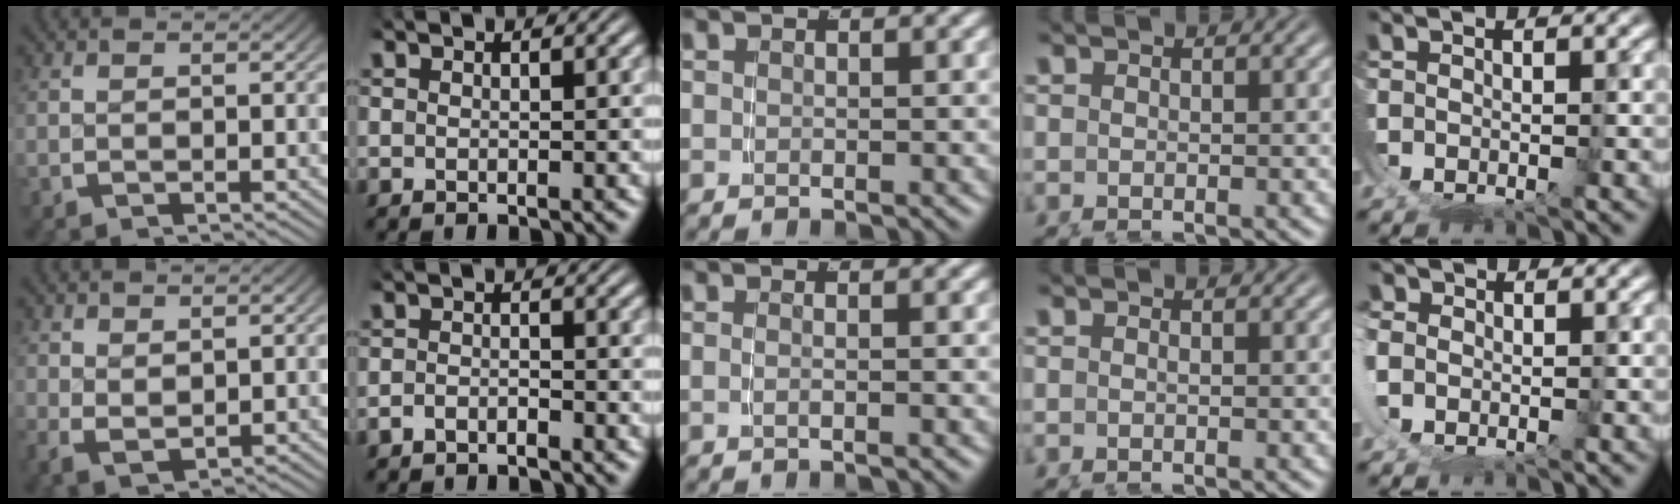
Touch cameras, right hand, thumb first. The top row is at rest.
{"thumb": {"total": 2.3, "force": [0.7, 1.6, 1.5], "torque": [-0.028, -0.014, 0.023]}, "index": {"total": 1.9, "force": [-1.8, 0.4, 0.2], "torque": [-0.004, -0.007, -0.032]}, "middle": {"total": 1.0, "force": [-0.5, -0.6, 0.6], "torque": [-0.013, -0.006, -0.006]}, "ring": {"total": 0.5, "force": [-0.2, 0.2, 0.5], "torque": [-0.010, 0.001, -0.003]}, "little": {"total": 1.7, "force": [1.4, -0.1, -1.0], "torque": [0.005, 0.008, 0.016]}}